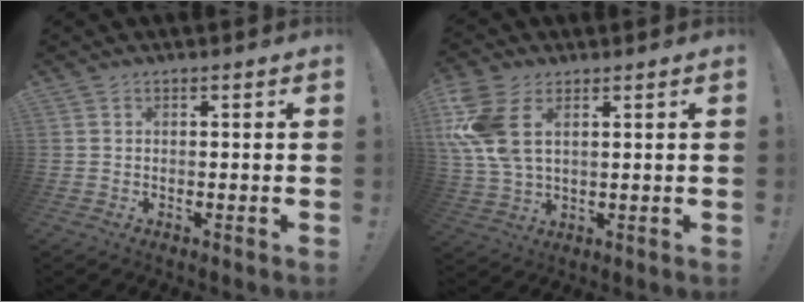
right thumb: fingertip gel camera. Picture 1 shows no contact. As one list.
[{"total": 12.1, "force": [4.2, 7.0, 8.9], "torque": [-0.193, -0.011, 0.082]}]